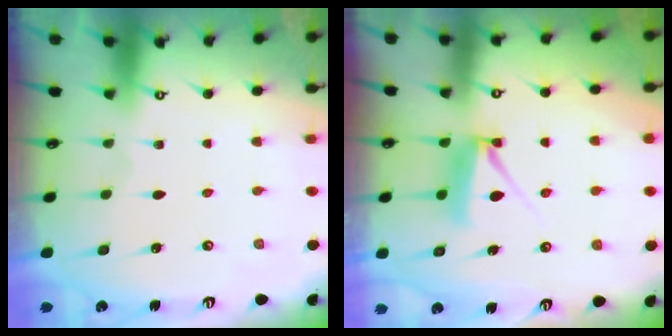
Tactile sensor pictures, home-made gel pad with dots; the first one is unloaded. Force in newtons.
{"total": 7.9, "press": 7.8, "slide": 0.6}